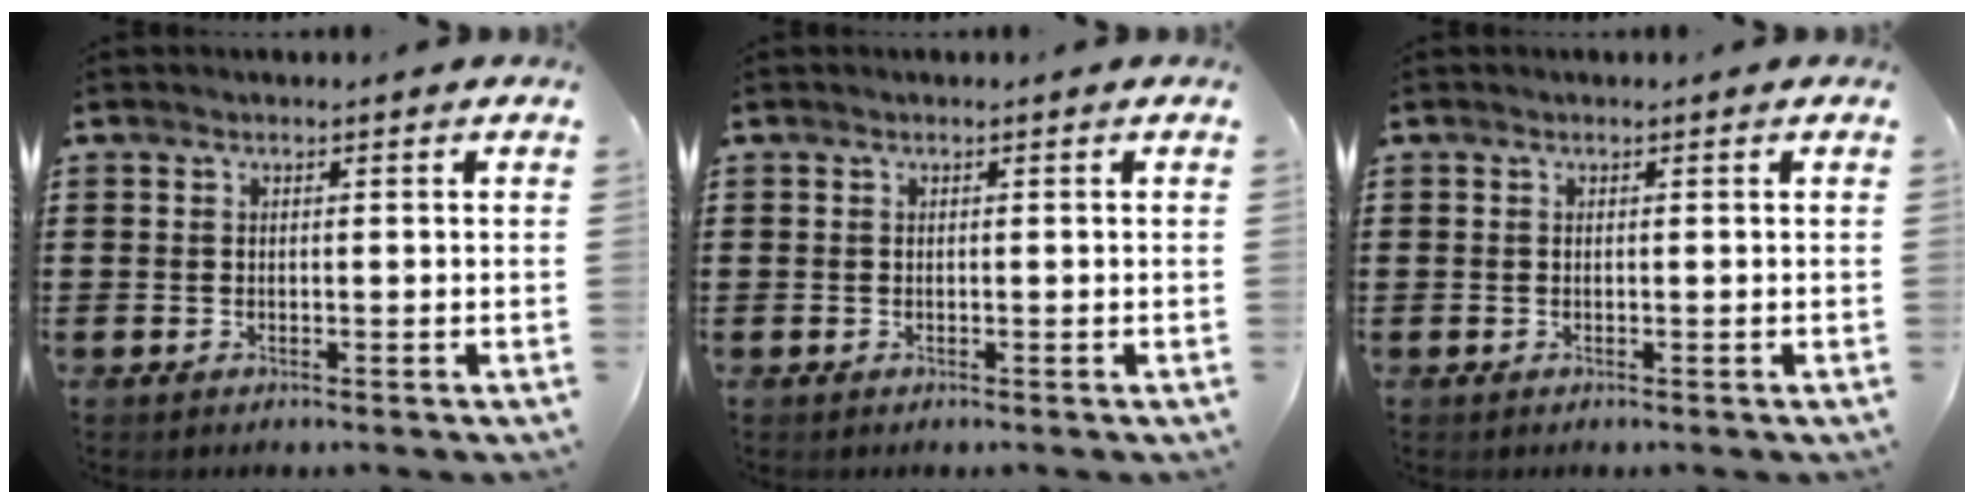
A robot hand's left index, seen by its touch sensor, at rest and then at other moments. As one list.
[{"total": 0.0}, {"total": 0.0}]